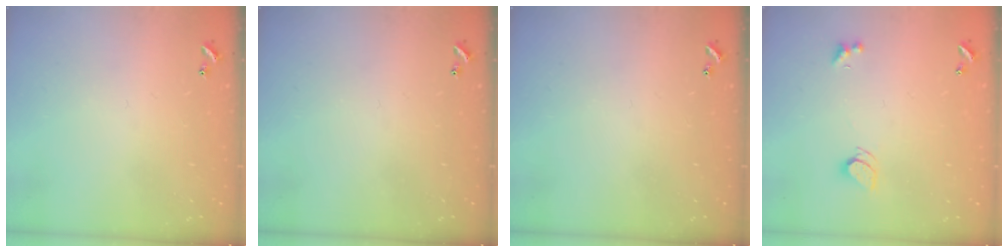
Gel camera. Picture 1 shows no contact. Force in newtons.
{"total": 0.0}
{"total": 0.0}
{"total": 2.5, "press": 2.4, "slide": 0.6}